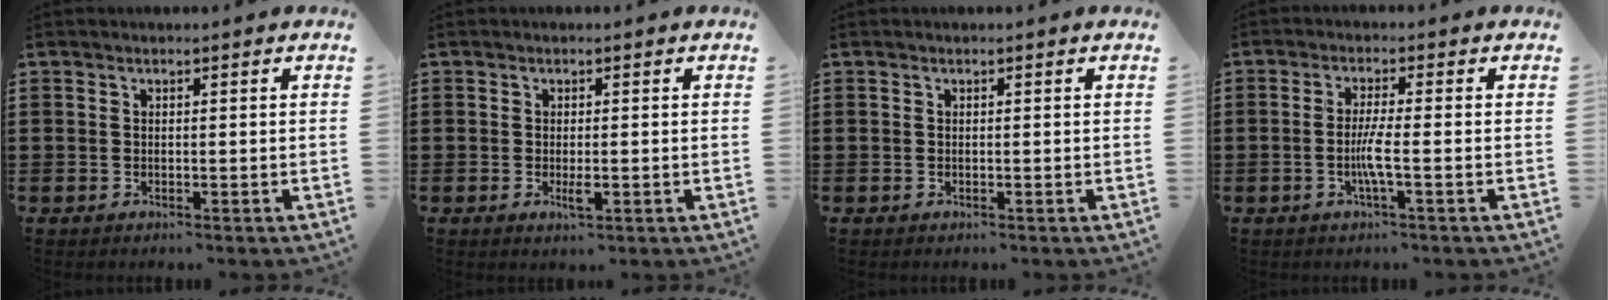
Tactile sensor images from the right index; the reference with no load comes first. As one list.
[{"total": 2.0, "force": [-0.4, 0.6, 1.9], "torque": [-0.040, -0.005, -0.009]}, {"total": 0.0}, {"total": 4.0, "force": [-1.0, 0.0, 3.8], "torque": [-0.083, -0.012, -0.026]}]